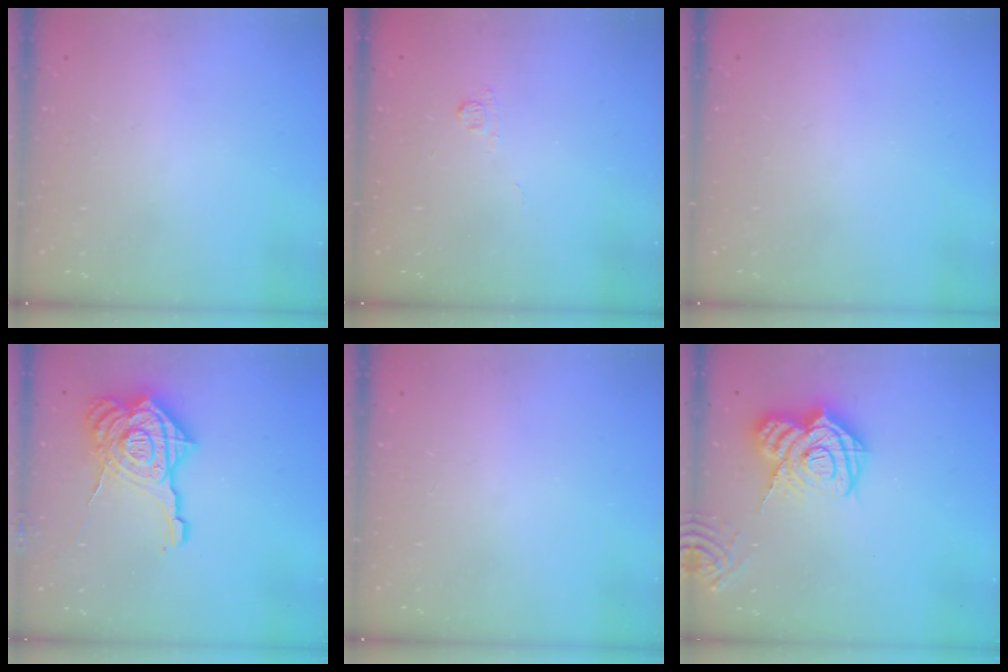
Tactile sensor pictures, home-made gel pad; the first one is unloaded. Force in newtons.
{"total": 3.4, "press": 3.2, "slide": 1.0}
{"total": 0.0}
{"total": 23.2, "press": 23.0, "slide": 2.5}
{"total": 0.0}
{"total": 17.0, "press": 16.9, "slide": 2.1}